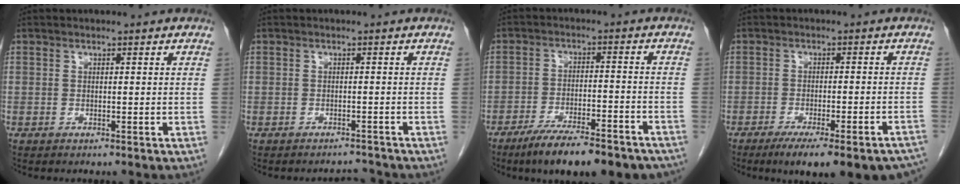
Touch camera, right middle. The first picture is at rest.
{"total": 1.7, "force": [-1.6, 0.2, -0.6], "torque": [0.009, -0.007, -0.019]}
{"total": 14.6, "force": [-11.5, 3.2, 8.3], "torque": [-0.107, -0.004, -0.173]}
{"total": 17.3, "force": [-14.3, 2.6, 9.4], "torque": [-0.076, -0.003, -0.181]}